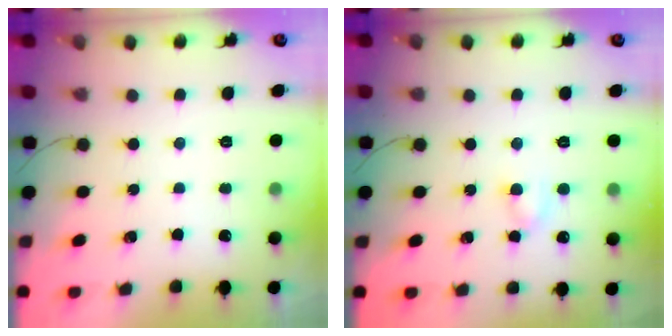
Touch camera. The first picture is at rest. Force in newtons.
{"total": 3.3, "press": 3.1, "slide": 1.3}